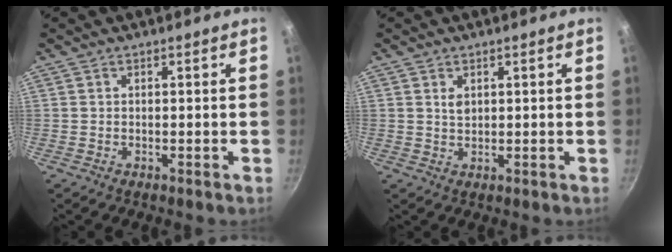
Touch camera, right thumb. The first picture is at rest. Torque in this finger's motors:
{"motor_torque": [0.09, 0.05, 0.40, 0.10, 0.08]}